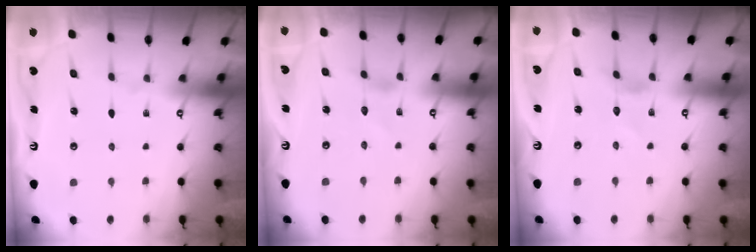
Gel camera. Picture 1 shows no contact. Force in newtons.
{"total": 0.0}
{"total": 1.7, "press": 1.7, "slide": 0.2}